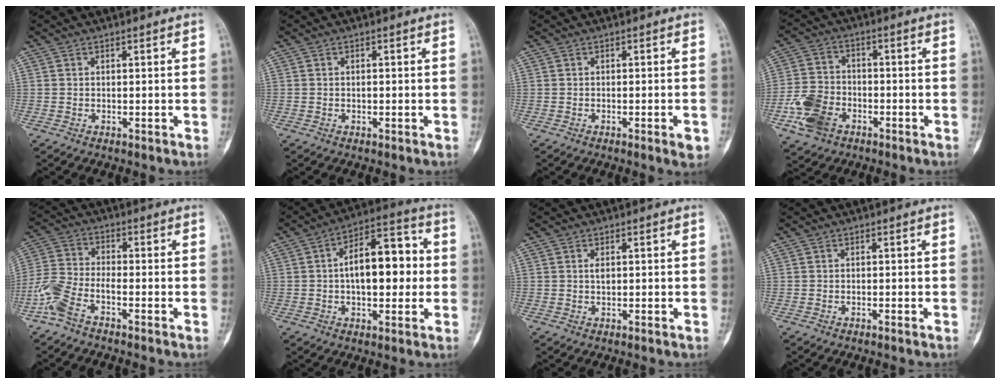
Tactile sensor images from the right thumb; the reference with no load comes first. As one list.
[{"total": 0.6, "force": [-0.1, 0.4, 0.4], "torque": [-0.003, 0.002, -0.002]}, {"total": 2.7, "force": [-1.2, 0.4, 2.4], "torque": [-0.034, -0.003, -0.017]}, {"total": 9.2, "force": [-4.1, 6.6, 5.0], "torque": [-0.090, 0.018, -0.077]}, {"total": 7.1, "force": [-4.4, 2.7, 4.8], "torque": [-0.118, 0.025, -0.103]}, {"total": 14.2, "force": [0.5, 7.4, 12.2], "torque": [-0.156, 0.032, 0.001]}, {"total": 1.0, "force": [0.1, 0.4, 0.9], "torque": [-0.017, -0.003, 0.001]}, {"total": 0.6, "force": [-0.5, 0.0, 0.4], "torque": [-0.010, 0.000, -0.005]}]